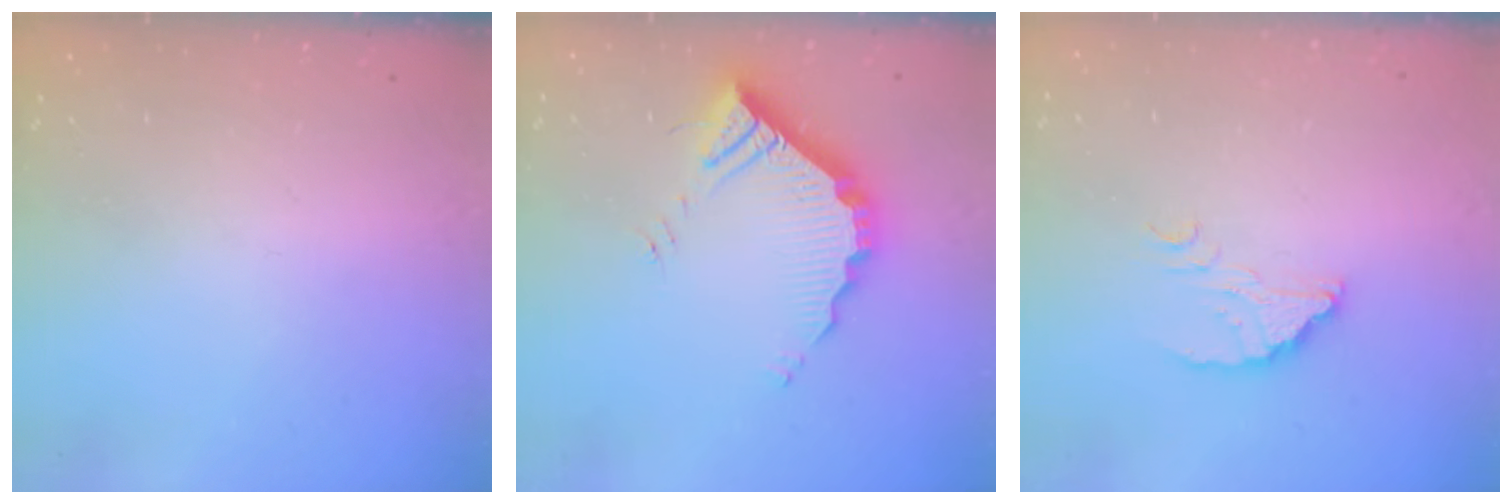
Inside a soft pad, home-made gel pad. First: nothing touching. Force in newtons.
{"total": 11.1, "press": 11.1, "slide": 0.3}
{"total": 3.6, "press": 3.6, "slide": 0.2}